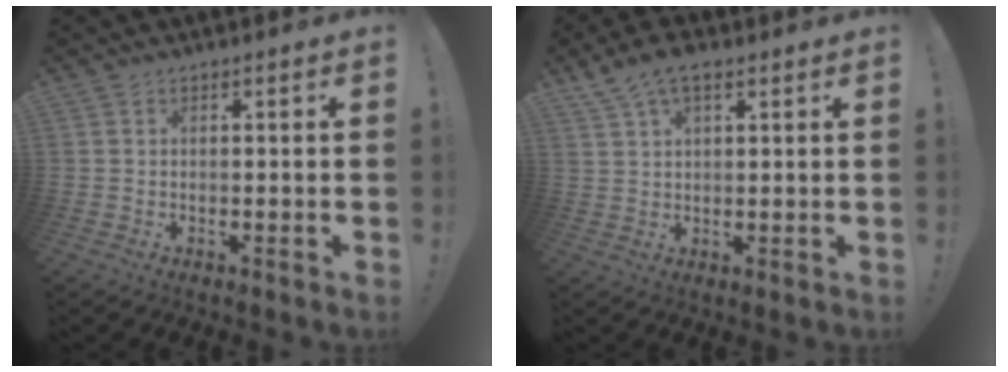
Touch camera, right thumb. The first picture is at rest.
{"total": 7.2, "force": [4.2, 3.2, 4.9], "torque": [-0.088, -0.005, 0.080]}